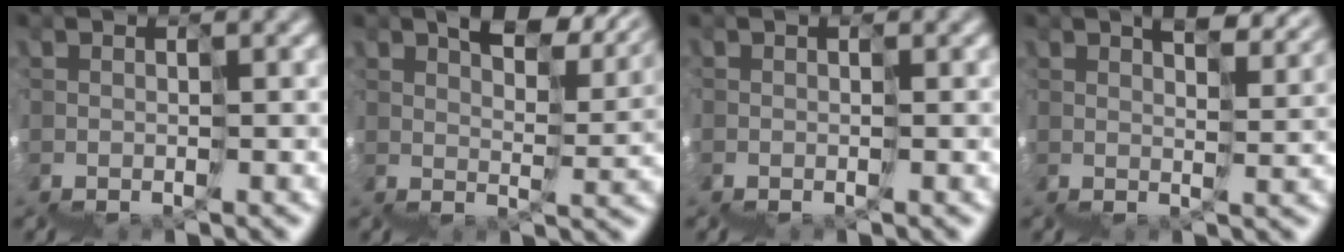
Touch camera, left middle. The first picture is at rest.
{"total": 8.2, "force": [6.9, 2.6, 3.6], "torque": [-0.043, 0.035, 0.108]}
{"total": 0.8, "force": [-0.6, 0.5, 0.2], "torque": [0.004, -0.002, -0.016]}
{"total": 6.6, "force": [5.1, 2.5, 3.2], "torque": [-0.032, 0.030, 0.082]}